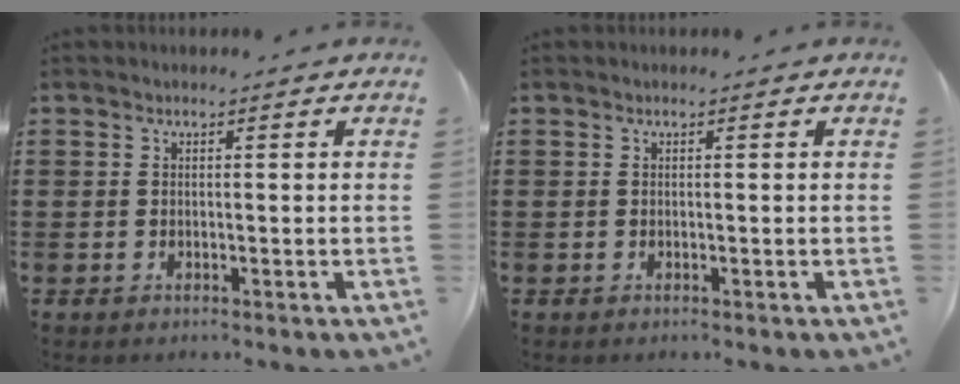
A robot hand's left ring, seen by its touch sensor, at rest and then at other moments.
{"total": 0.0}